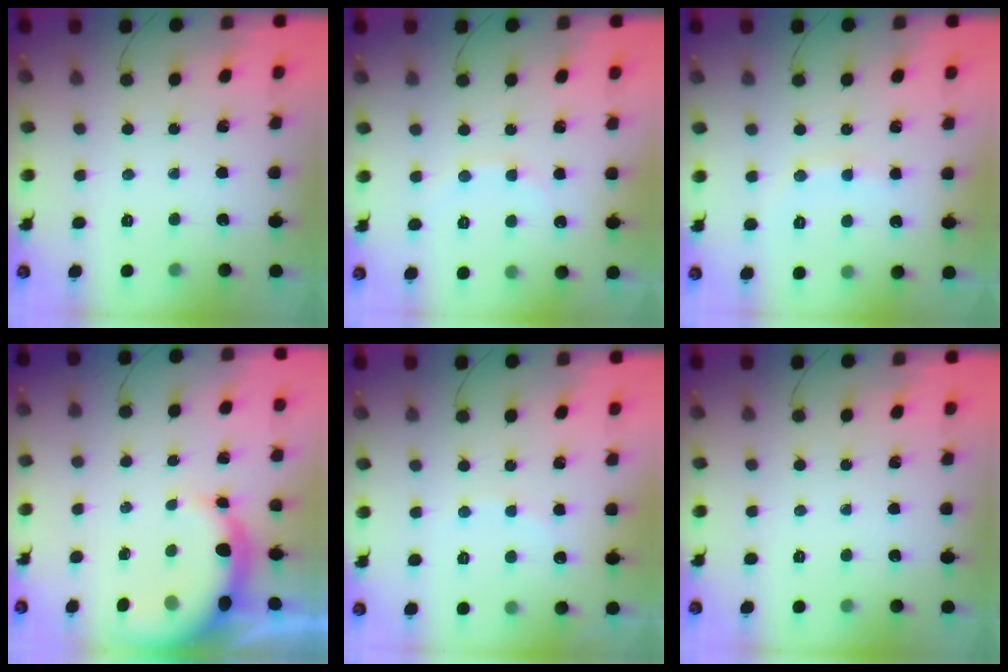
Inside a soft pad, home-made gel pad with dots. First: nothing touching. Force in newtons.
{"total": 6.6, "press": 6.5, "slide": 1.1}
{"total": 7.3, "press": 7.2, "slide": 1.2}
{"total": 7.7, "press": 7.5, "slide": 1.7}
{"total": 6.6, "press": 6.5, "slide": 1.3}
{"total": 0.0}